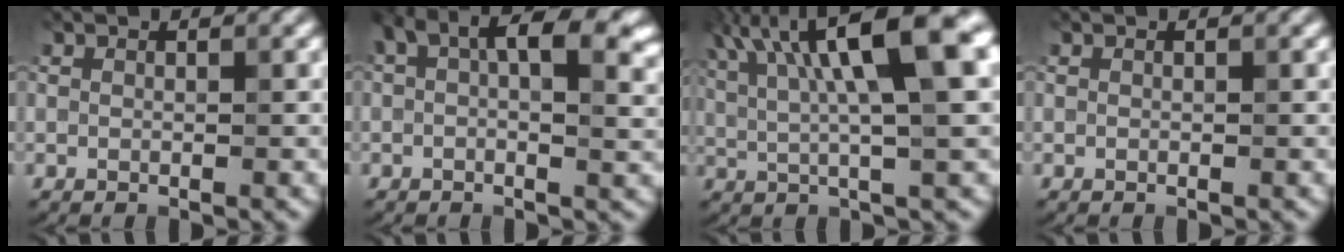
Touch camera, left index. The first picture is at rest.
{"total": 7.3, "force": [1.8, 3.2, 6.3], "torque": [-0.097, 0.014, 0.031]}
{"total": 12.6, "force": [4.4, 3.5, 11.3], "torque": [-0.180, 0.019, 0.085]}
{"total": 0.0}